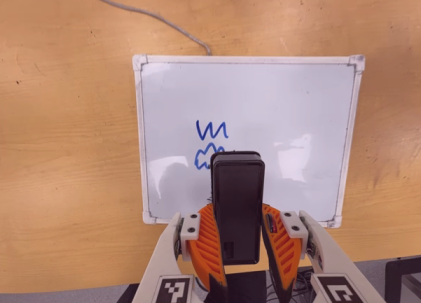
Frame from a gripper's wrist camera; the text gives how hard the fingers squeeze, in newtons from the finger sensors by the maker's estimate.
{"total": 8.7, "left": 6.7, "right": 10.6}